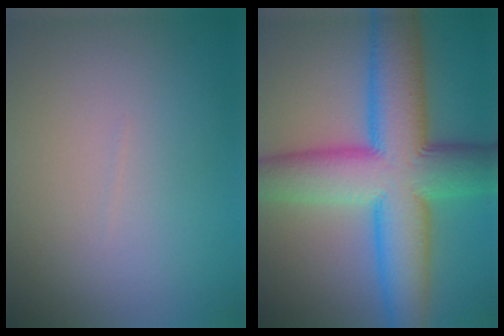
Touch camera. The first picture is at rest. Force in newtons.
{"total": 12.9, "press": 12.9, "slide": 0.3}